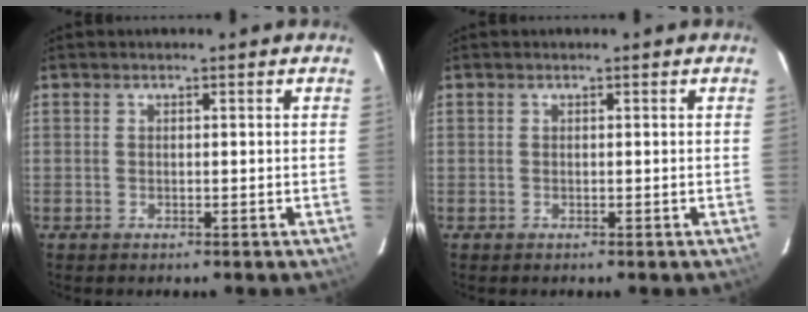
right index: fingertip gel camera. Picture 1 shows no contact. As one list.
[{"total": 0.0}]